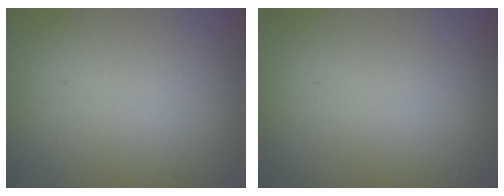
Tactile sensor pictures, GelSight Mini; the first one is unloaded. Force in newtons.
{"total": 0.0}